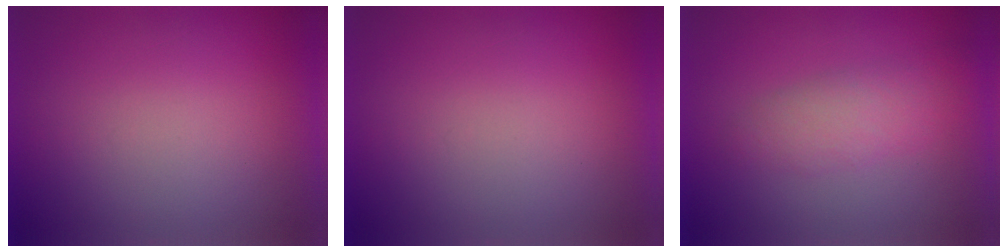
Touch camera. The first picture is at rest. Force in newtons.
{"total": 0.0}
{"total": 3.1}